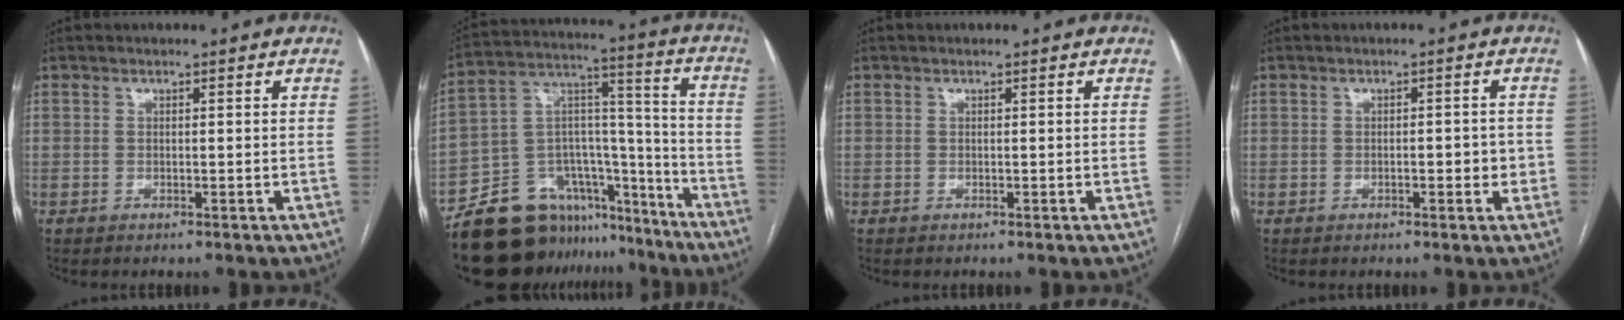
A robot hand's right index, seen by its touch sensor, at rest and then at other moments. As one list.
[{"total": 19.5, "force": [-16.2, 9.6, 5.0], "torque": [-0.078, 0.074, -0.253]}, {"total": 0.0}, {"total": 2.8, "force": [-0.4, 1.3, 2.4], "torque": [-0.034, 0.008, -0.001]}]